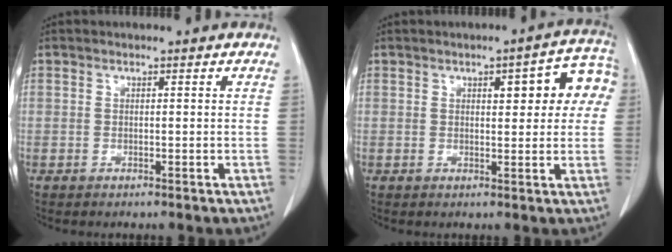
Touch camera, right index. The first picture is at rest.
{"total": 8.5, "force": [2.4, 2.9, 7.6], "torque": [-0.083, 0.026, 0.025]}